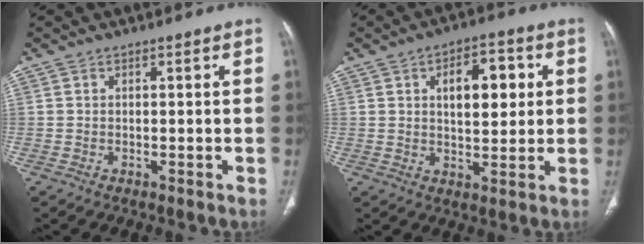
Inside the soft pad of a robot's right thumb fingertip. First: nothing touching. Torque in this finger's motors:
{"motor_torque": [-0.84, 0.62, 0.11, -0.02, 0.10]}